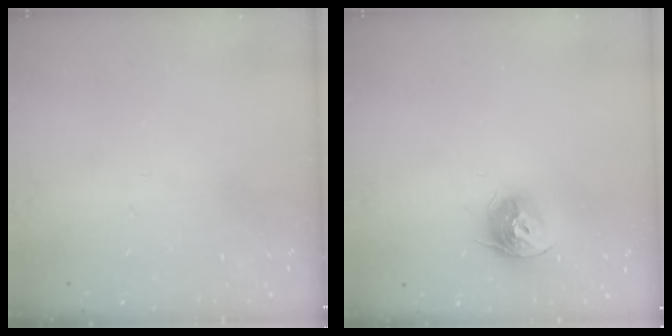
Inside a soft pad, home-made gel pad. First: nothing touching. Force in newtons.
{"total": 10.6, "press": 10.6, "slide": 1.0}